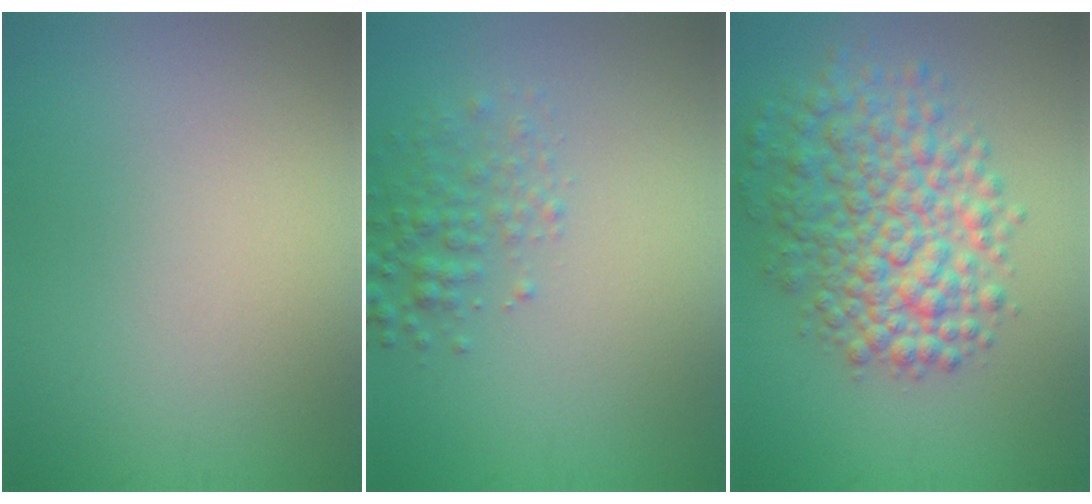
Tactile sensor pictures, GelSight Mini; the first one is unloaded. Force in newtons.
{"total": 2.3, "press": 2.3, "slide": 0.1}
{"total": 7.6, "press": 7.6, "slide": 0.2}